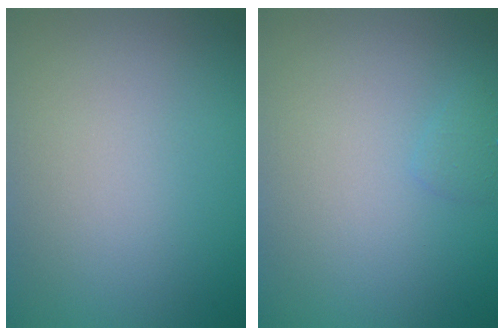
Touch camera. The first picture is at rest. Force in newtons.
{"total": 0.7, "press": 0.7, "slide": 0.0}